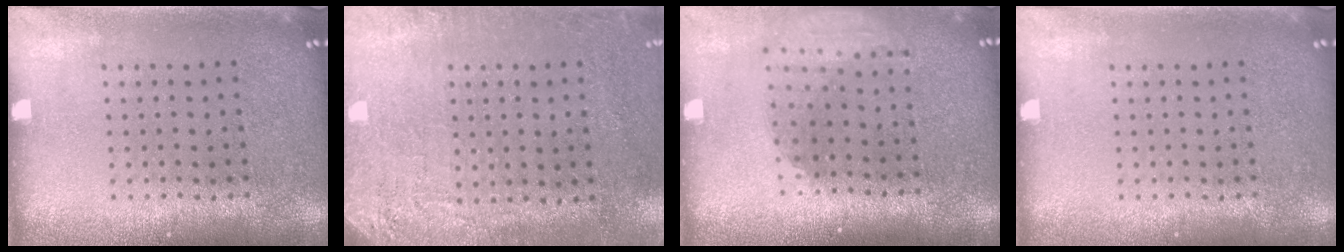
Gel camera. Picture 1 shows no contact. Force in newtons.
{"total": 2.7, "press": 2.3, "slide": 1.4}
{"total": 1.9, "press": 1.5, "slide": 1.1}
{"total": 0.0}